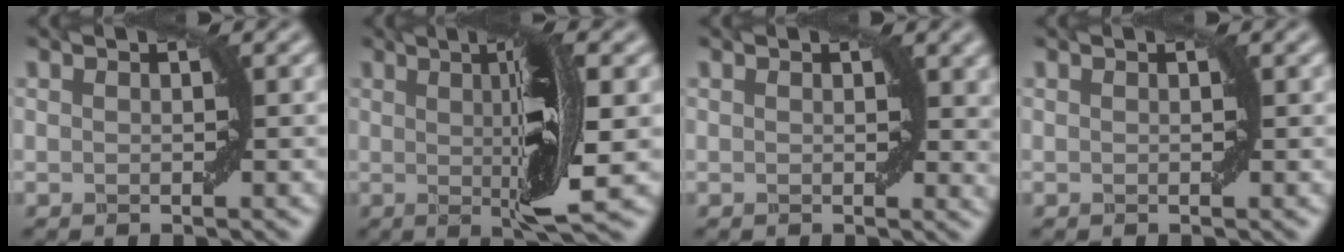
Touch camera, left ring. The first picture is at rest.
{"total": 7.3, "force": [0.4, 1.2, 7.2], "torque": [-0.110, -0.005, 0.008]}
{"total": 1.9, "force": [0.7, 1.1, 1.4], "torque": [-0.011, -0.005, 0.012]}
{"total": 0.0}